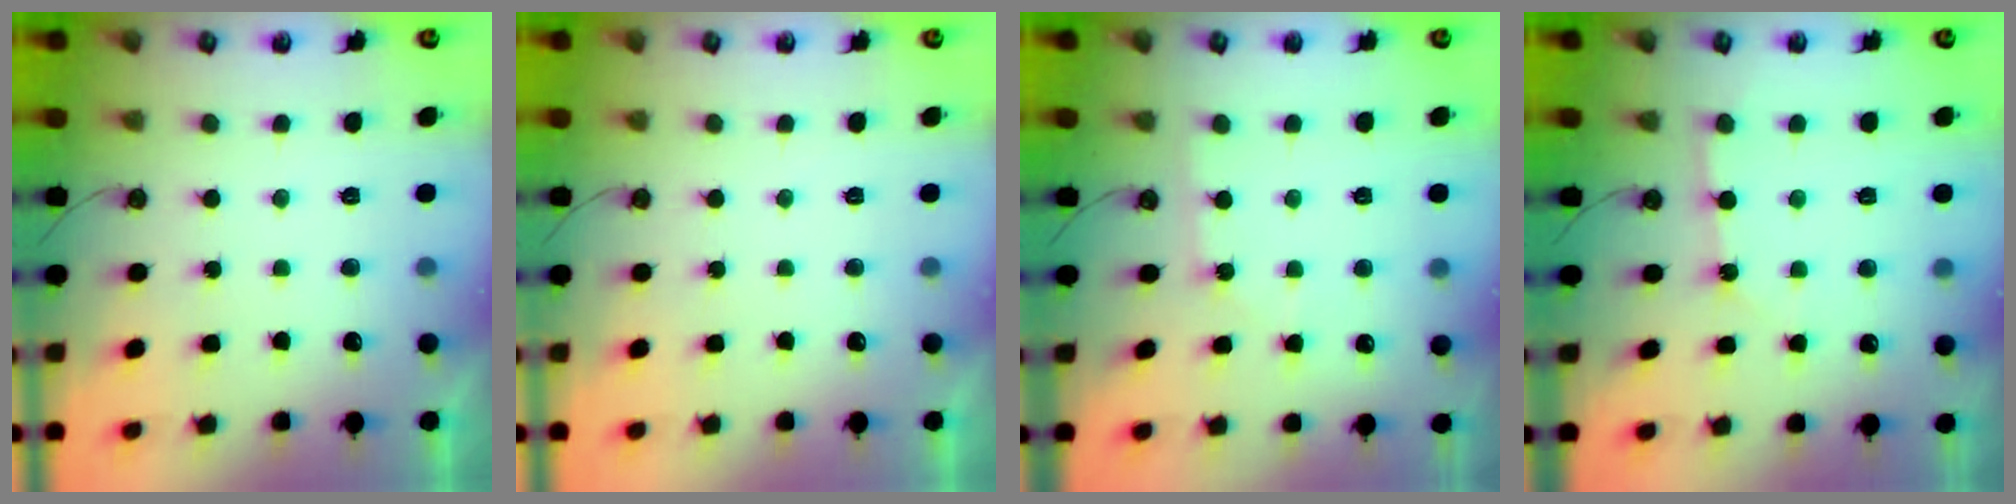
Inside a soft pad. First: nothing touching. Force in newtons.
{"total": 0.0}
{"total": 3.4, "press": 3.4, "slide": 0.4}
{"total": 2.8, "press": 2.8, "slide": 0.2}